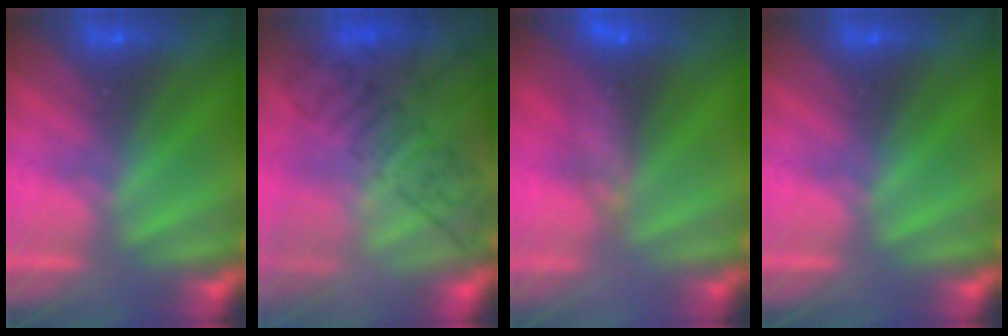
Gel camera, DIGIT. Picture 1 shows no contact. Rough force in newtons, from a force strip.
{"total": 7.3}
{"total": 8.6}
{"total": 0.0}